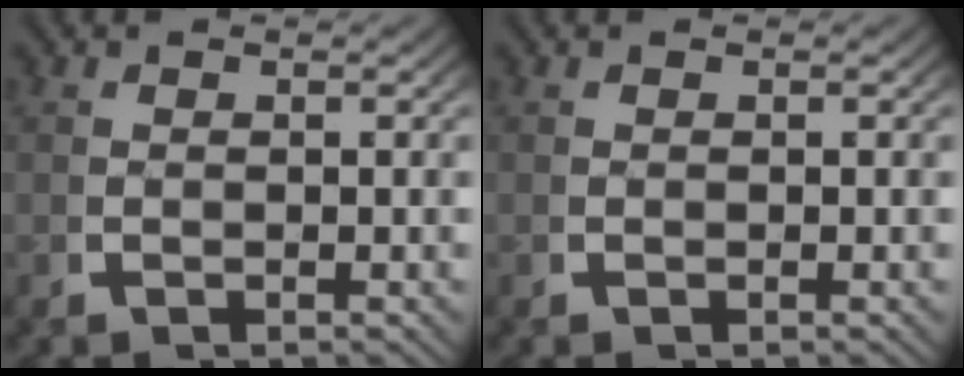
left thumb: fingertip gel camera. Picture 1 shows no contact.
{"total": 0.0}